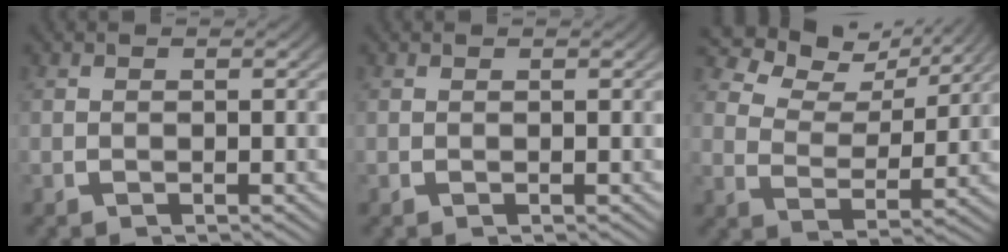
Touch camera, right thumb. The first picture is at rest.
{"total": 0.0}
{"total": 5.5, "force": [4.5, 2.0, 2.5], "torque": [-0.044, 0.005, 0.076]}